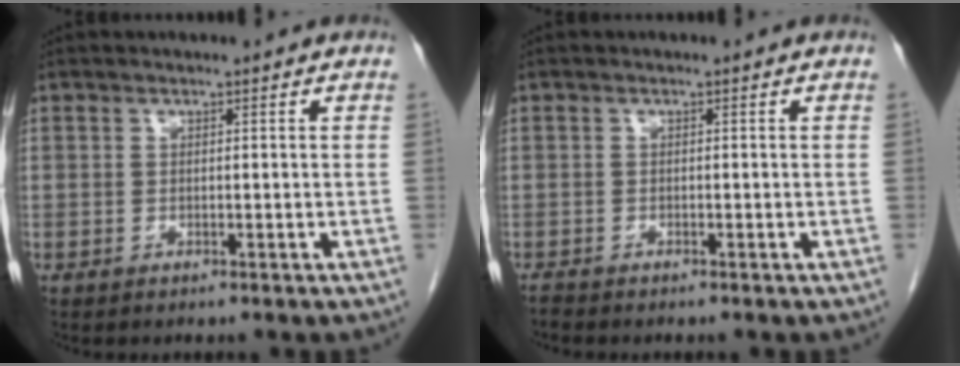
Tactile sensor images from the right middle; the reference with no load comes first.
{"total": 0.7, "force": [-0.7, 0.0, 0.0], "torque": [-0.009, -0.004, -0.017]}